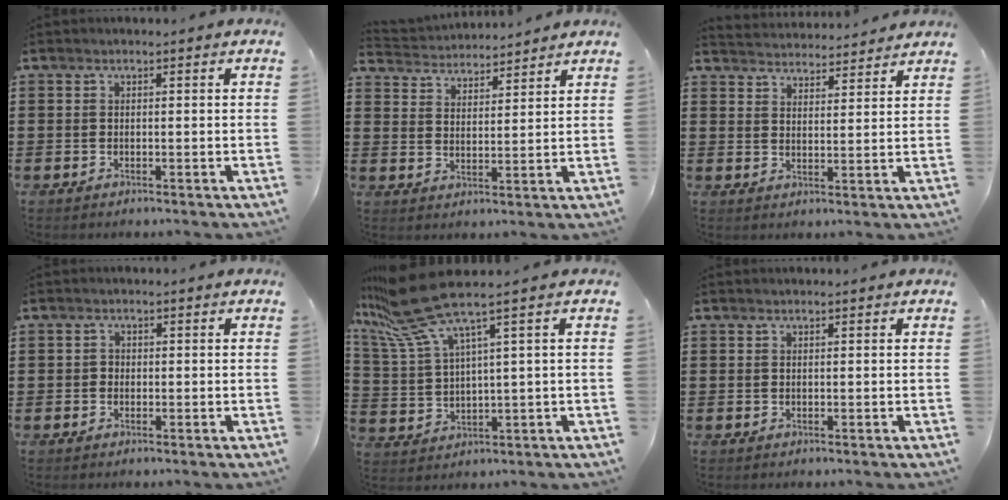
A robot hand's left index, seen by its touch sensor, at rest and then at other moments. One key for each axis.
{"total": 3.6, "fx": 3.5, "fy": 0.3, "fz": -0.5, "tx": -0.009, "ty": -0.019, "tz": 0.062}
{"total": 3.5, "fx": 3.5, "fy": -0.2, "fz": -0.4, "tx": -0.005, "ty": -0.021, "tz": 0.062}
{"total": 0.8, "fx": -0.1, "fy": 0.8, "fz": 0.2, "tx": -0.007, "ty": 0.005, "tz": -0.002}
{"total": 10.1, "fx": 6.9, "fy": 1.2, "fz": 7.2, "tx": -0.194, "ty": -0.040, "tz": 0.116}
{"total": 0.0}